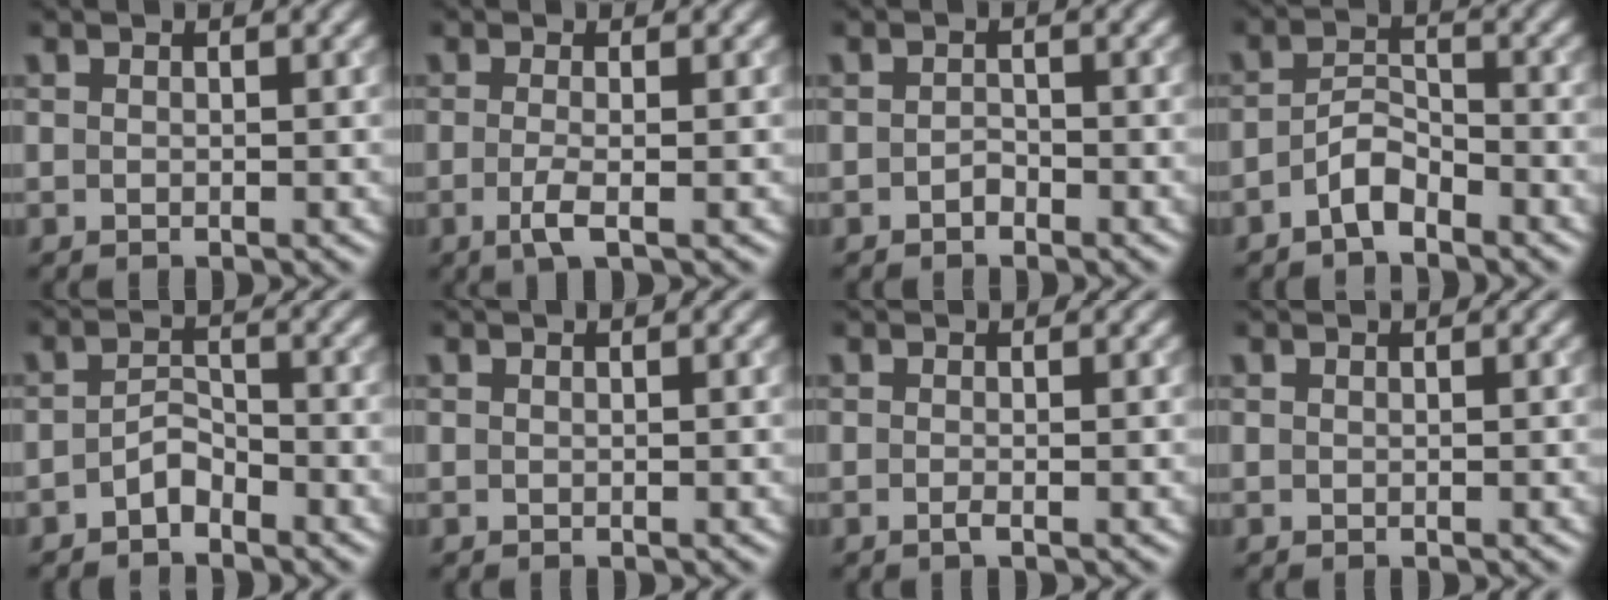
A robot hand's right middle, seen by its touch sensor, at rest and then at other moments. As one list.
[{"total": 2.4, "force": [-0.6, 0.7, 2.2], "torque": [-0.040, -0.005, -0.017]}, {"total": 1.0, "force": [-0.6, 0.5, 0.5], "torque": [-0.010, 0.001, -0.012]}, {"total": 2.8, "force": [-2.0, 1.1, 1.7], "torque": [-0.032, 0.009, -0.042]}, {"total": 2.0, "force": [-1.5, 0.9, 1.0], "torque": [-0.019, 0.009, -0.031]}, {"total": 0.0}, {"total": 0.9, "force": [-0.3, 0.2, 0.8], "torque": [-0.013, -0.004, -0.008]}, {"total": 0.0}]